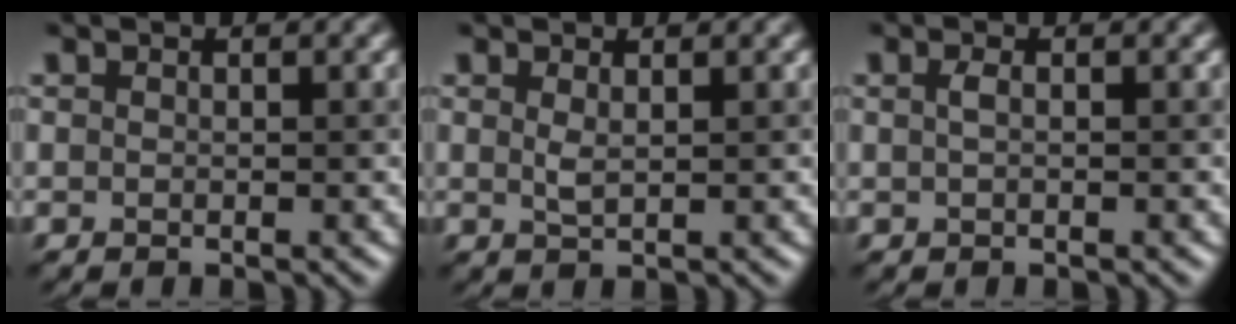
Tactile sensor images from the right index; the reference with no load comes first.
{"total": 0.9, "force": [0.4, 0.2, 0.7], "torque": [-0.017, 0.004, 0.011]}
{"total": 0.6, "force": [0.1, 0.1, 0.6], "torque": [-0.013, 0.009, 0.004]}